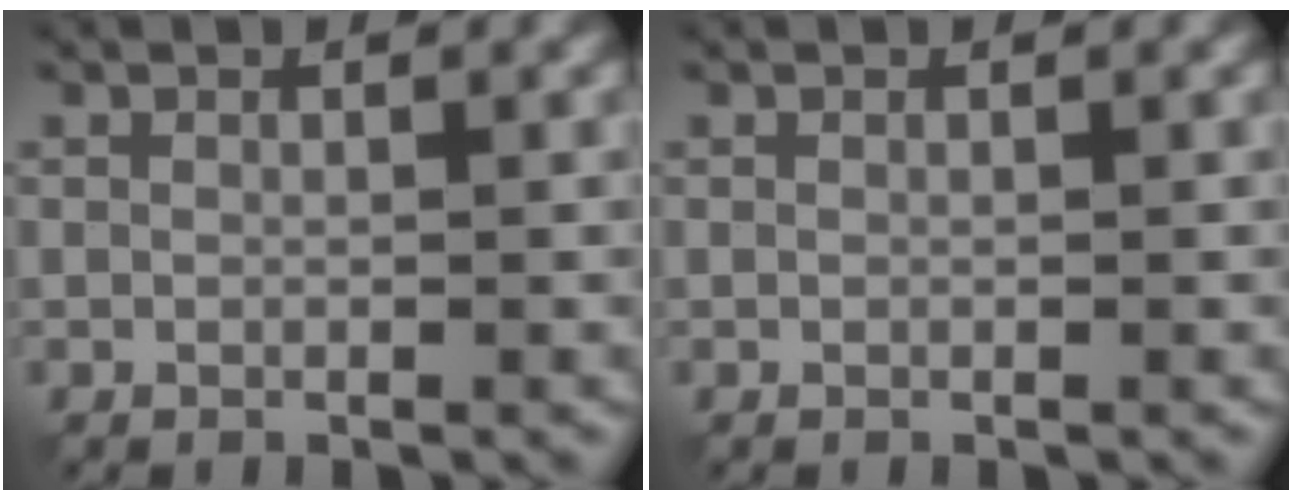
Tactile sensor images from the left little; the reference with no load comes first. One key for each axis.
{"total": 0.0}